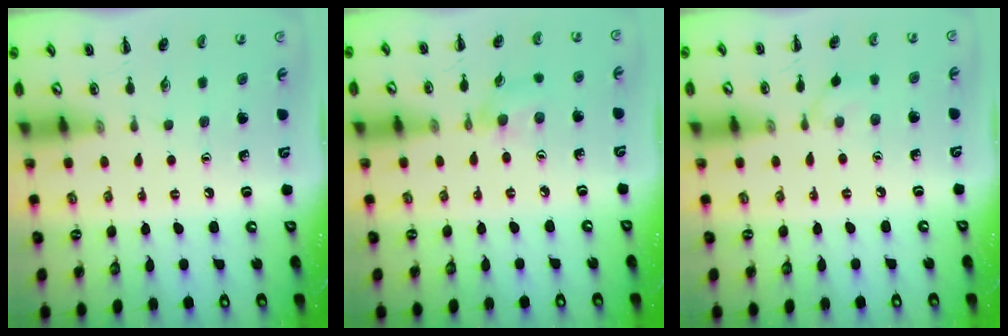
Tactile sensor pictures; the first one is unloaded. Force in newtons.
{"total": 3.5, "press": 3.4, "slide": 1.0}
{"total": 3.4, "press": 3.1, "slide": 1.4}